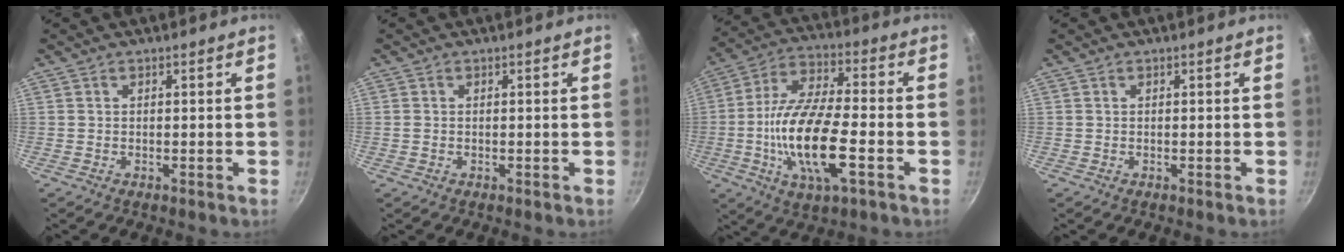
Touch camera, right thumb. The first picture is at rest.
{"total": 0.8, "force": [-0.1, 0.7, 0.4], "torque": [-0.006, 0.001, -0.003]}
{"total": 17.7, "force": [-4.5, 6.3, 15.9], "torque": [-0.303, 0.020, -0.093]}
{"total": 0.0}